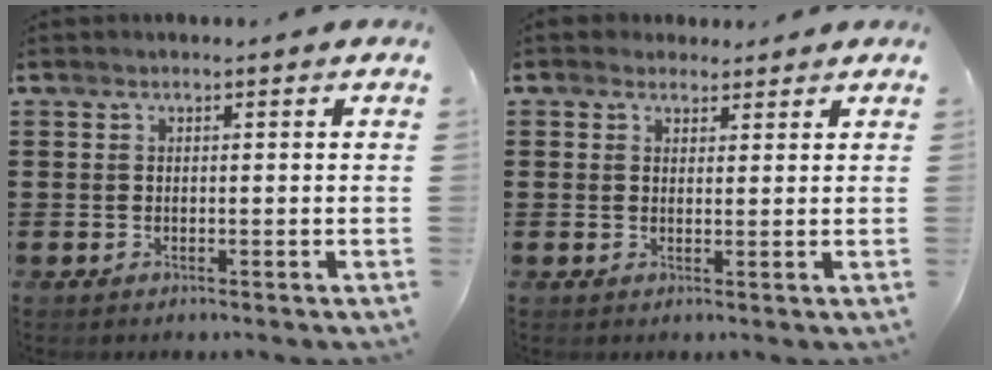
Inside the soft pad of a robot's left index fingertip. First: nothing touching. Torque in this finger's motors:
{"motor_torque": [0.63, -0.65, 0.14, 0.03]}